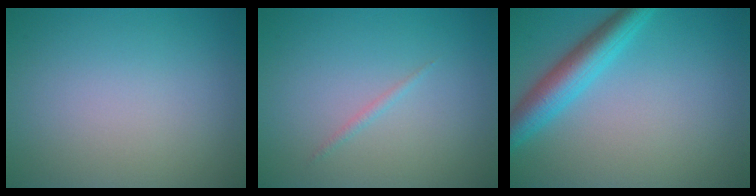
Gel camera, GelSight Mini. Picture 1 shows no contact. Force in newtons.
{"total": 0.6, "press": 0.6, "slide": 0.0}
{"total": 4.7, "press": 4.7, "slide": 0.1}